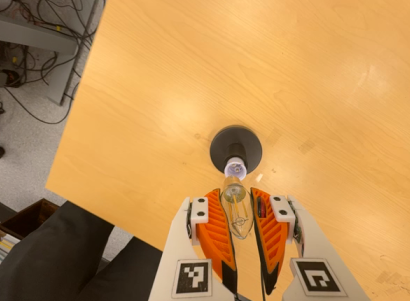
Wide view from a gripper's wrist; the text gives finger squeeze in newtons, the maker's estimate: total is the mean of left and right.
{"total": 22.7, "left": 27.6, "right": 17.8}